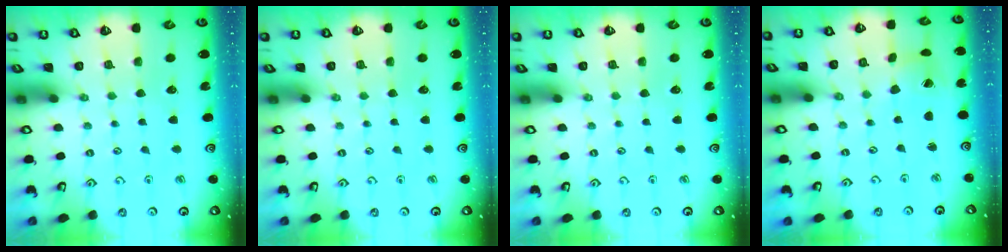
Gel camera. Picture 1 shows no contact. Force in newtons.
{"total": 0.0}
{"total": 0.0}
{"total": 2.5, "press": 2.5, "slide": 0.4}